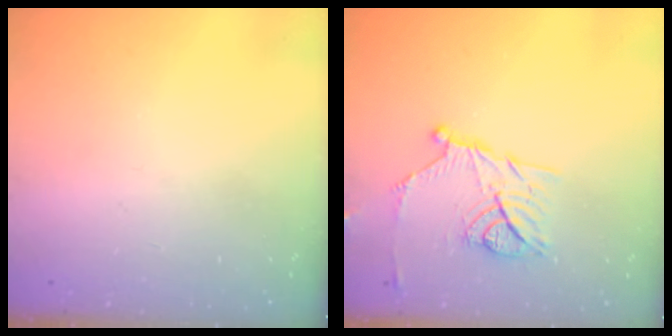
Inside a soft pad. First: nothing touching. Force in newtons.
{"total": 13.2, "press": 13.2, "slide": 0.3}